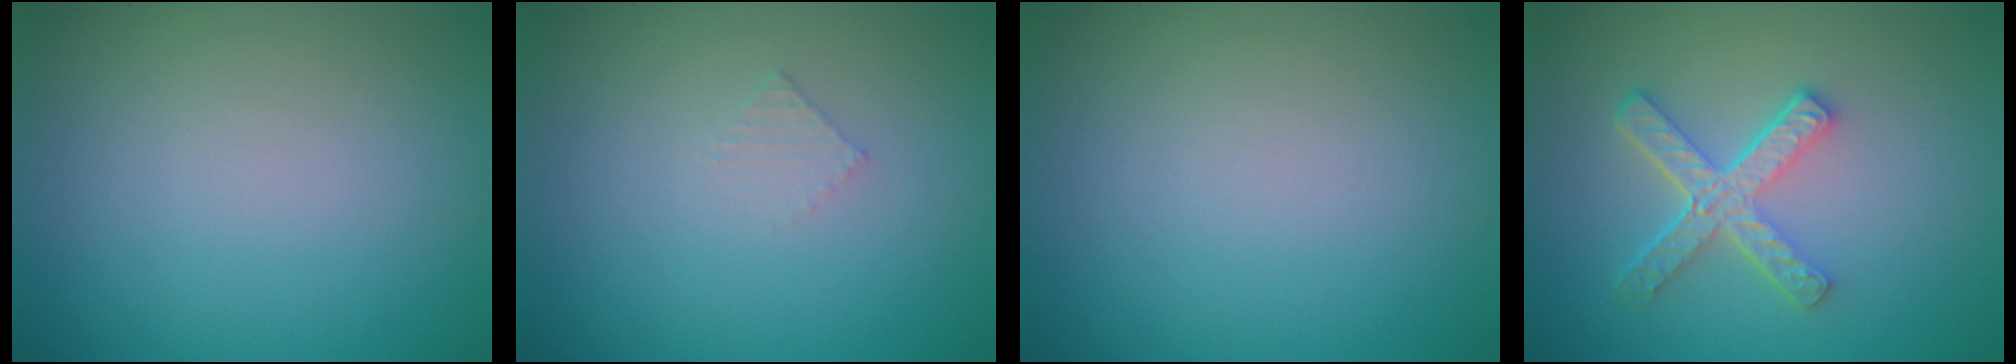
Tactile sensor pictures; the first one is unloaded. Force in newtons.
{"total": 0.8, "press": 0.8, "slide": 0.1}
{"total": 0.0}
{"total": 4.5, "press": 3.2, "slide": 3.1}